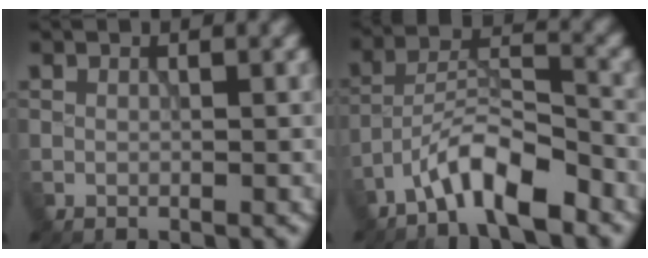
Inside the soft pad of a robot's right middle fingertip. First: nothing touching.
{"total": 6.6, "force": [-4.6, 1.8, 4.3], "torque": [-0.073, 0.011, -0.088]}